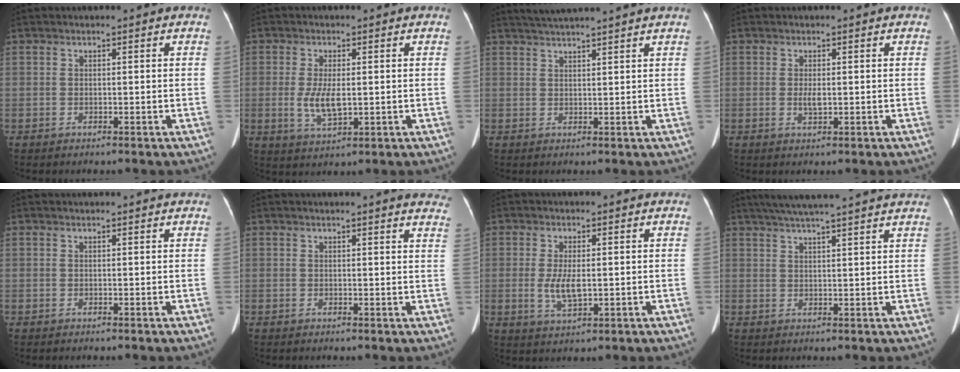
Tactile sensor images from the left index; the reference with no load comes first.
{"total": 4.9, "force": [-0.3, 1.7, 4.6], "torque": [-0.101, -0.010, 0.001]}
{"total": 7.3, "force": [6.5, -1.3, 3.1], "torque": [-0.049, 0.027, 0.092]}
{"total": 1.5, "force": [-0.1, 0.4, 1.4], "torque": [-0.031, -0.002, 0.000]}
{"total": 1.9, "force": [1.9, -0.1, 0.5], "torque": [-0.009, 0.013, 0.023]}
{"total": 9.7, "force": [8.8, 1.1, 3.9], "torque": [-0.025, -0.011, 0.073]}
{"total": 4.3, "force": [-0.2, 1.5, 4.0], "torque": [-0.087, -0.009, 0.002]}
{"total": 14.4, "force": [12.4, -0.1, 7.3], "torque": [-0.125, 0.038, 0.165]}